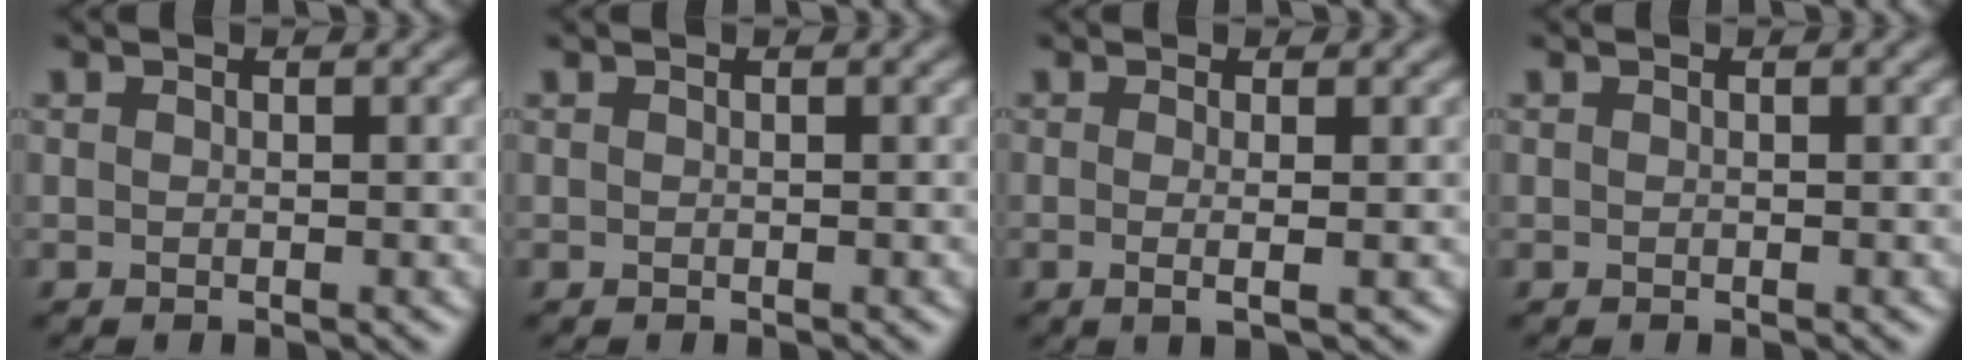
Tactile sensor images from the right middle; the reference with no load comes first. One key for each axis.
{"total": 0.0}
{"total": 2.1, "fx": -0.1, "fy": 0.5, "fz": 2.0, "tx": -0.032, "ty": -0.003, "tz": -0.010}
{"total": 0.0}